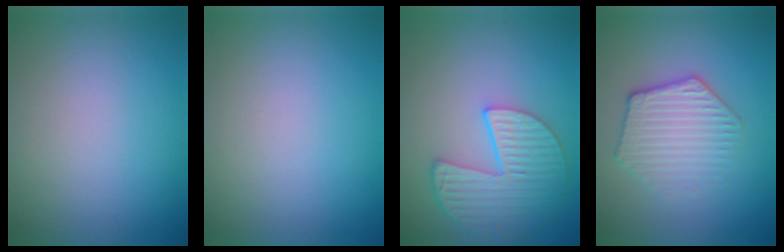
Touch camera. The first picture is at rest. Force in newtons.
{"total": 0.0}
{"total": 5.4, "press": 4.7, "slide": 2.7}
{"total": 3.4, "press": 3.3, "slide": 0.5}